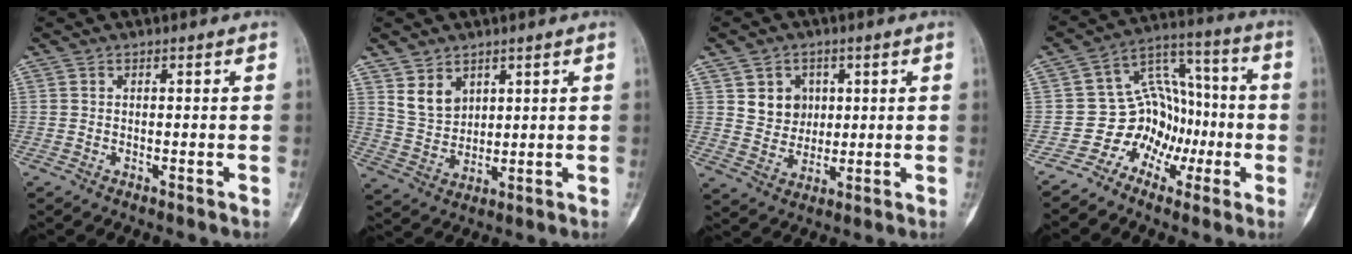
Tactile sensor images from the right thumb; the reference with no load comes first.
{"total": 6.4, "force": [3.5, 4.5, 2.9], "torque": [-0.035, -0.025, 0.080]}
{"total": 7.2, "force": [2.3, 6.2, 2.8], "torque": [-0.013, -0.010, 0.045]}
{"total": 11.2, "force": [-4.5, 9.4, 4.0], "torque": [-0.007, 0.087, -0.085]}